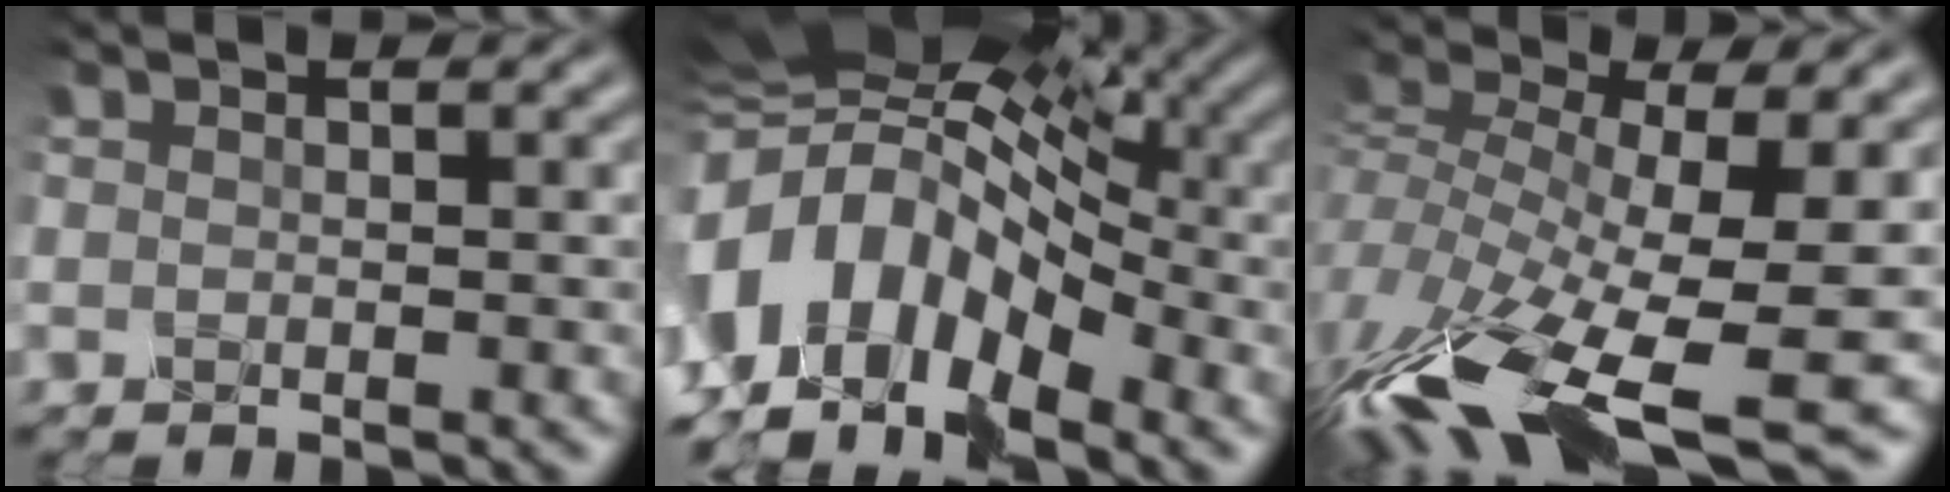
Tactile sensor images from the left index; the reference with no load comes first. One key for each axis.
{"total": 13.0, "fx": -4.5, "fy": 8.5, "fz": 8.7, "tx": -0.184, "ty": 0.001, "tz": -0.078}
{"total": 12.9, "fx": -5.9, "fy": 4.3, "fz": 10.7, "tx": -0.261, "ty": -0.011, "tz": -0.103}